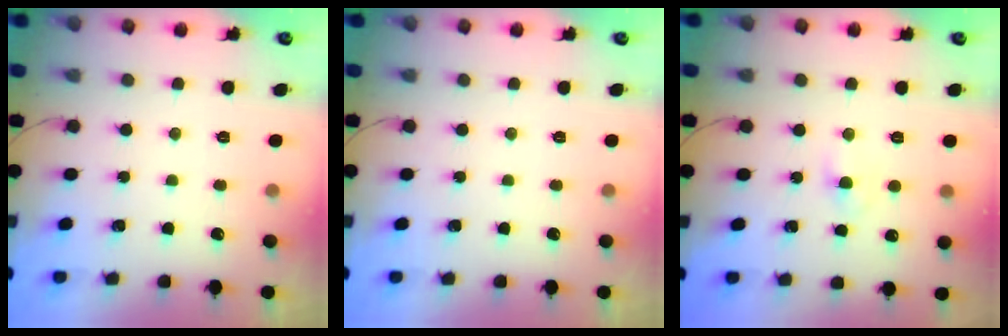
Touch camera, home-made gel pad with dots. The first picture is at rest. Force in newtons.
{"total": 0.0}
{"total": 2.3, "press": 2.1, "slide": 0.8}